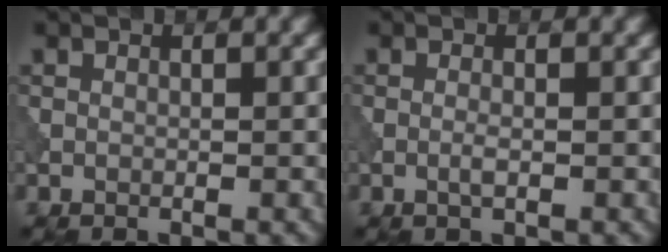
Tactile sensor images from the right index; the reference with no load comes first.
{"total": 0.9, "force": [-0.3, 0.1, 0.8], "torque": [-0.019, -0.001, -0.007]}